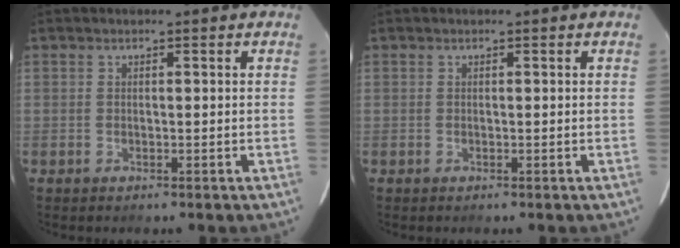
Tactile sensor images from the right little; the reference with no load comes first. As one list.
[{"total": 0.0}]